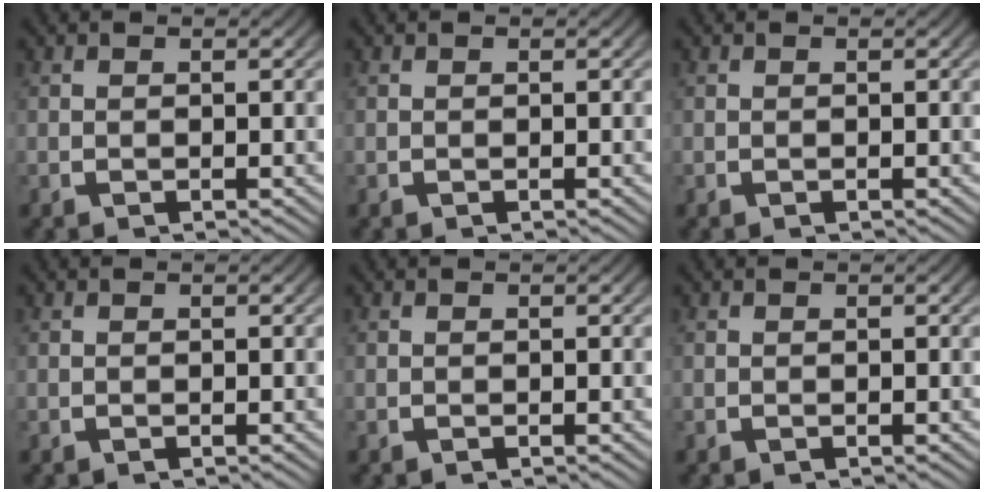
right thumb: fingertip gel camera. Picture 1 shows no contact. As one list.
[{"total": 0.0}, {"total": 0.0}, {"total": 0.0}, {"total": 0.0}, {"total": 0.0}]